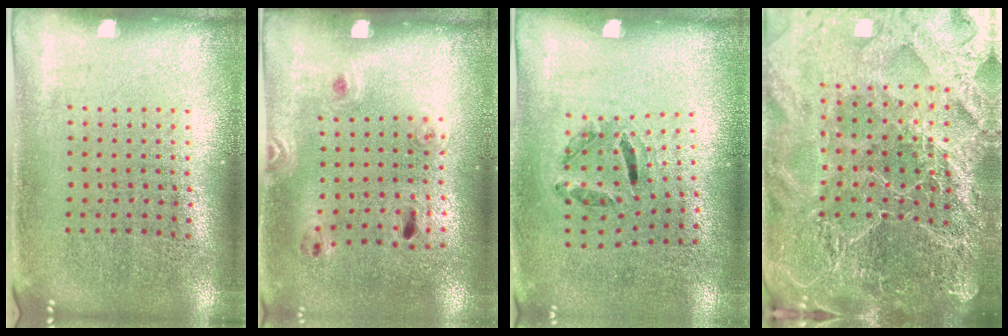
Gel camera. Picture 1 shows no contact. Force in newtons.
{"total": 1.5, "press": 0.8, "slide": 1.3}
{"total": 1.3, "press": 0.7, "slide": 1.1}
{"total": 6.3, "press": 5.4, "slide": 3.2}